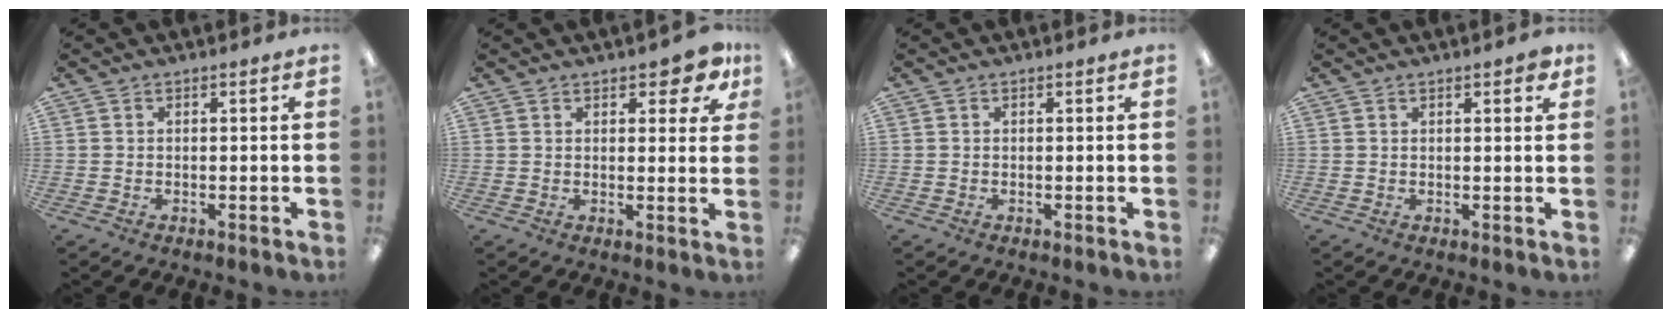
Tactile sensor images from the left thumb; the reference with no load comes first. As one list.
[{"total": 6.4, "force": [4.0, 2.7, 4.1], "torque": [-0.047, -0.015, 0.066]}, {"total": 0.0}, {"total": 2.3, "force": [1.6, 0.6, 1.6], "torque": [-0.017, -0.003, 0.024]}]